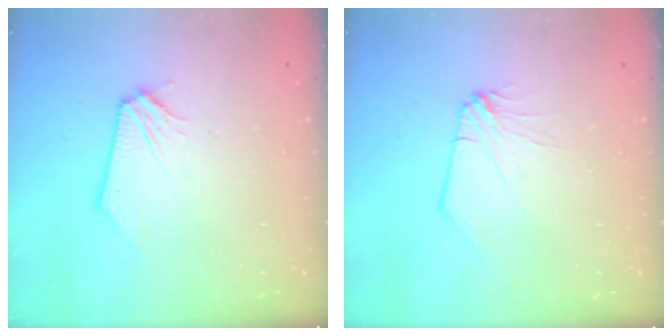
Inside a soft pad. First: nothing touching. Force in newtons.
{"total": 2.1, "press": 2.1, "slide": 0.2}